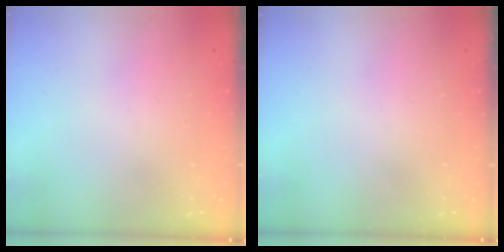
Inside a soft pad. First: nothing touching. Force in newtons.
{"total": 0.0}